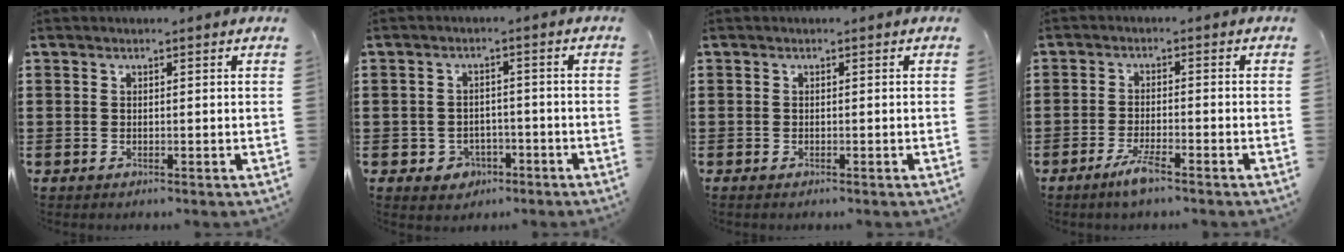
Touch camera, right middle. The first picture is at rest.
{"total": 2.7, "force": [-1.8, 1.9, 0.4], "torque": [-0.017, 0.003, -0.041]}
{"total": 0.0}
{"total": 3.6, "force": [-2.3, 0.3, 2.7], "torque": [-0.065, -0.007, -0.047]}